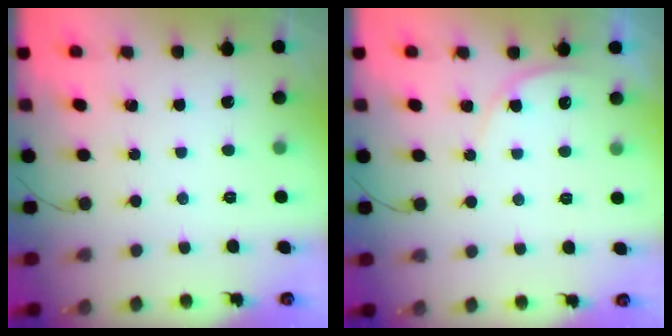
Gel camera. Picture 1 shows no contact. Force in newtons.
{"total": 4.8, "press": 4.7, "slide": 0.3}